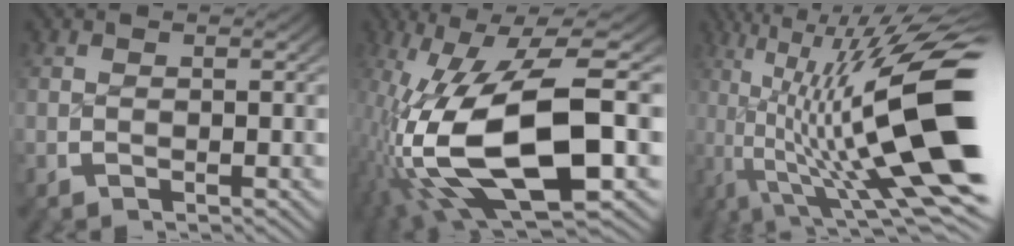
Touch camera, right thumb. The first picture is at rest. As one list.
[{"total": 16.8, "force": [-2.3, 8.3, 14.4], "torque": [-0.318, -0.063, 0.012]}, {"total": 16.8, "force": [-0.4, 7.8, 14.9], "torque": [-0.253, -0.044, 0.017]}]